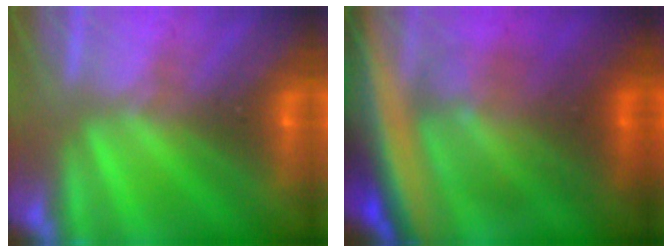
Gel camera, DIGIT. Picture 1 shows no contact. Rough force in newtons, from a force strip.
{"total": 8.7}